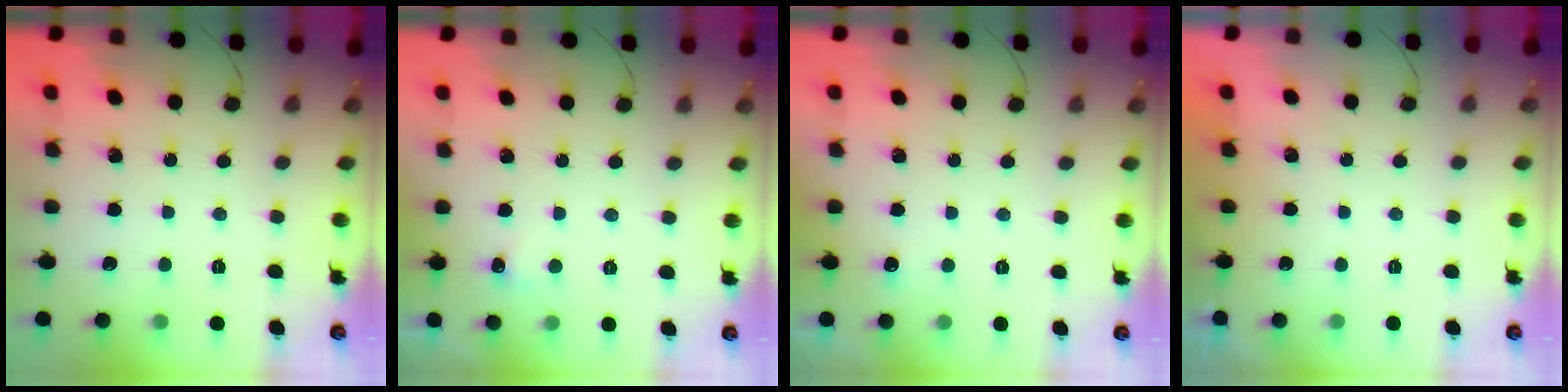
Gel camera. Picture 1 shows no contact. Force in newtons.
{"total": 3.7, "press": 3.5, "slide": 0.9}
{"total": 2.8, "press": 2.6, "slide": 1.2}
{"total": 1.8, "press": 0.1, "slide": 1.8}